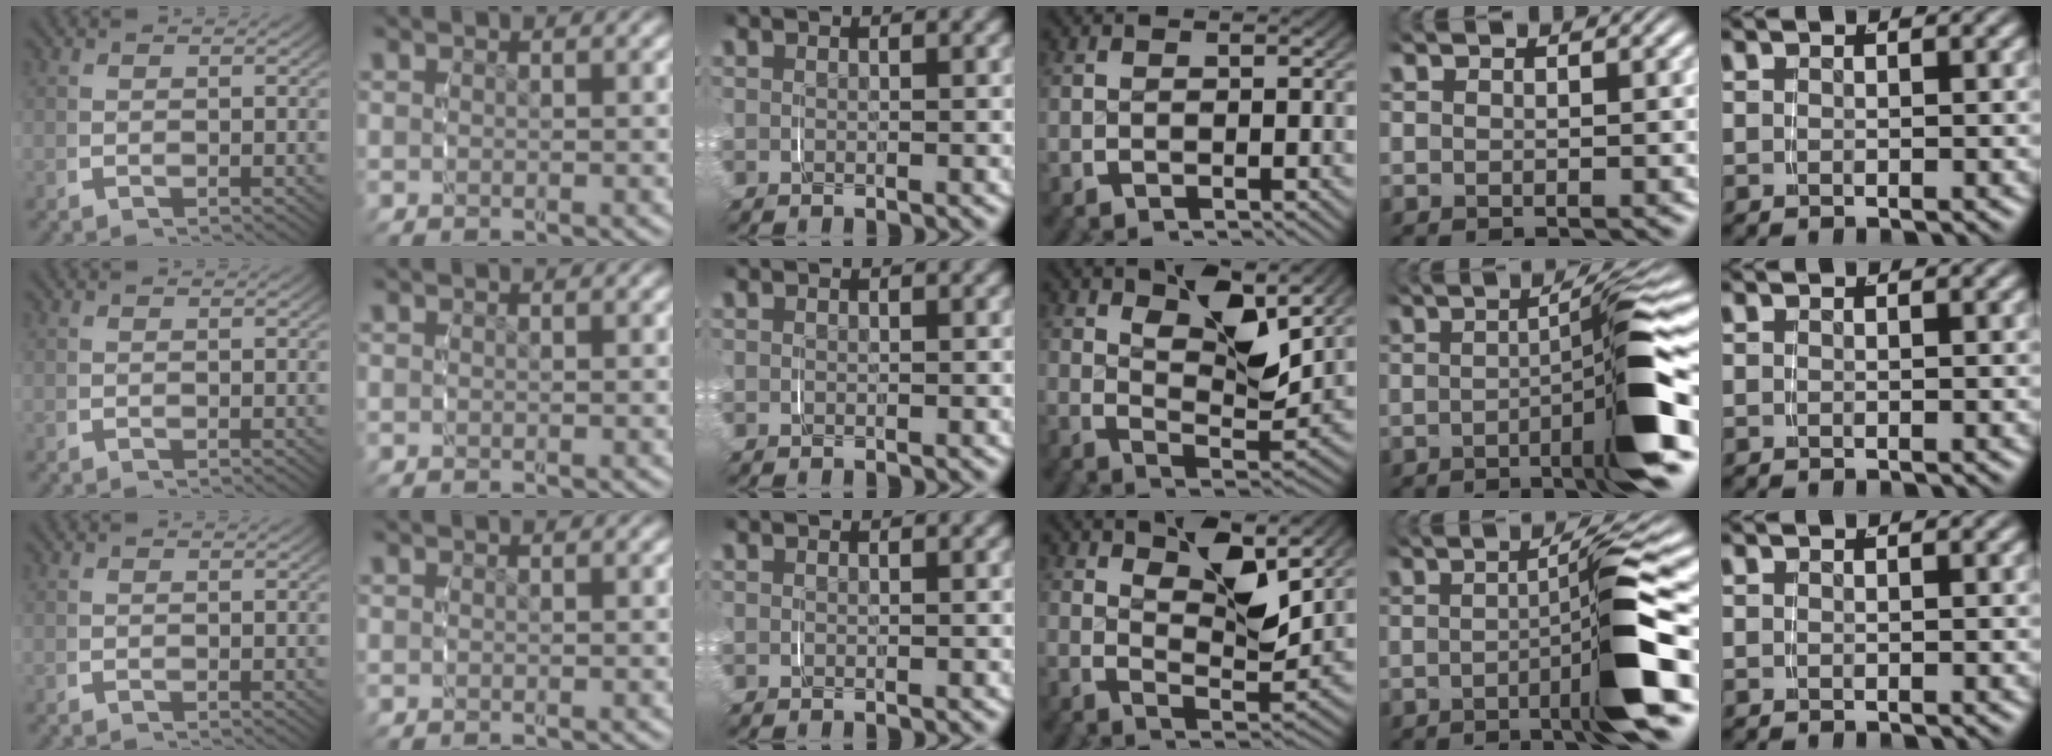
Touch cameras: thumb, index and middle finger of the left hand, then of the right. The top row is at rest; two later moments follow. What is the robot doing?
{"motion": "grasp_and_lifting", "object": "jar lid"}